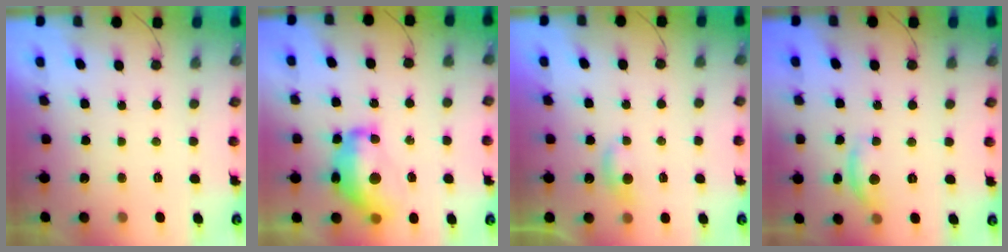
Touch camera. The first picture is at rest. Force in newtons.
{"total": 14.2, "press": 14.1, "slide": 1.7}
{"total": 4.1, "press": 4.1, "slide": 0.5}
{"total": 8.2, "press": 8.2, "slide": 0.3}